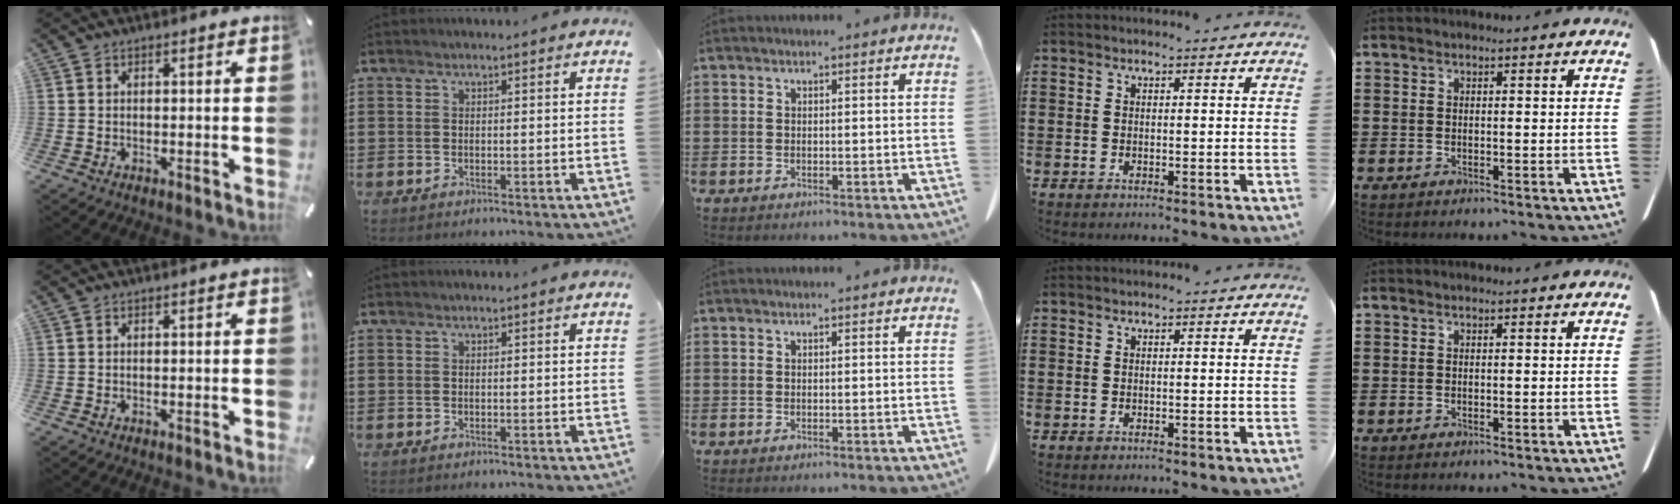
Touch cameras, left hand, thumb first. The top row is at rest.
{}